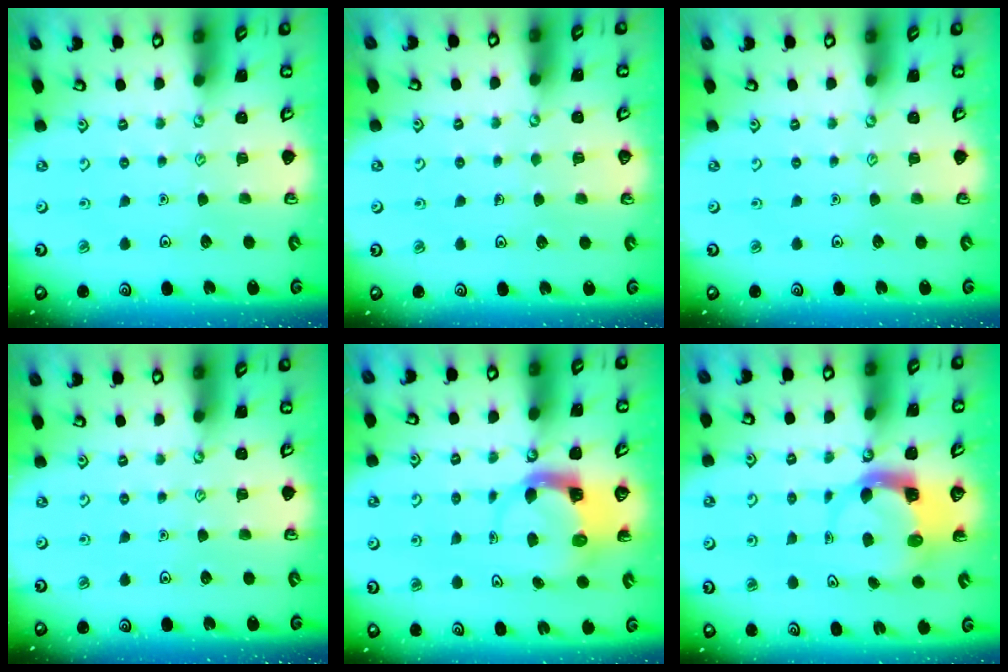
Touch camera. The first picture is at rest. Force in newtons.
{"total": 0.8, "press": 0.8, "slide": 0.3}
{"total": 0.0}
{"total": 0.0}
{"total": 3.9, "press": 3.9, "slide": 0.5}
{"total": 3.9, "press": 3.9, "slide": 0.6}